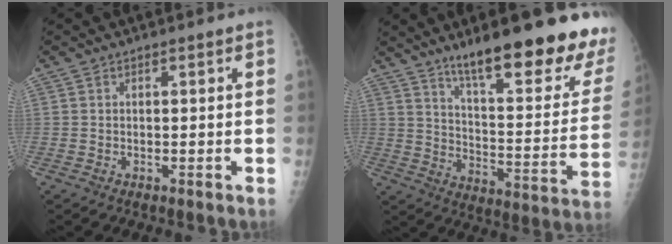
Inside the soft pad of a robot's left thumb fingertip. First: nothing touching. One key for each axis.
{"total": 25.9, "fx": 18.1, "fy": 5.0, "fz": 17.8, "tx": -0.219, "ty": -0.096, "tz": 0.262}